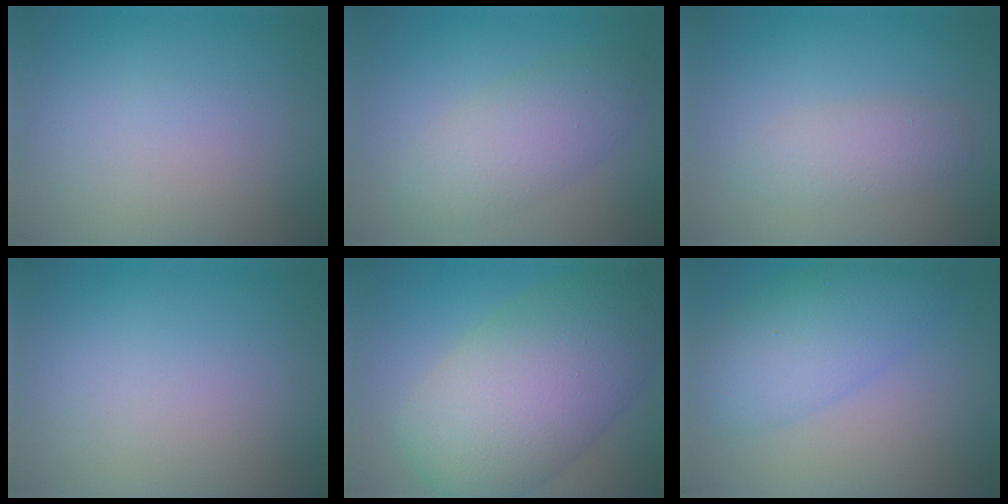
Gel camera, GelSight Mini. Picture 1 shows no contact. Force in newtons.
{"total": 4.3, "press": 4.3, "slide": 0.0}
{"total": 2.3, "press": 2.3, "slide": 0.1}
{"total": 0.0}
{"total": 11.7, "press": 11.7, "slide": 0.4}
{"total": 5.5, "press": 5.5, "slide": 0.2}